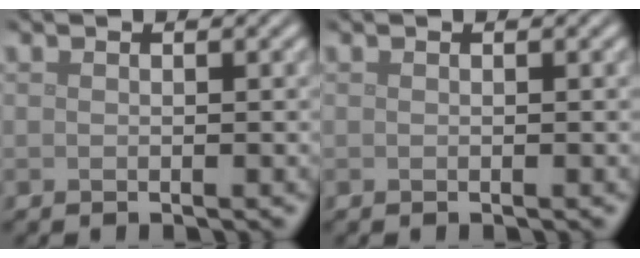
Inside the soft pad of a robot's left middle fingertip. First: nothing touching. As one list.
[{"total": 0.0}]